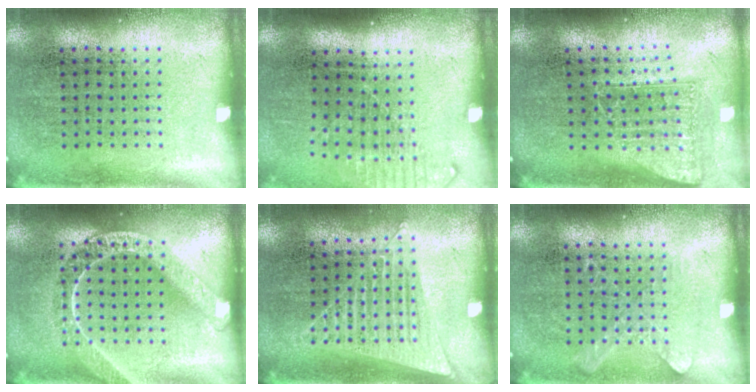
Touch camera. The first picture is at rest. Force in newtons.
{"total": 1.3, "press": 1.1, "slide": 0.8}
{"total": 1.8, "press": 1.3, "slide": 1.2}
{"total": 1.4, "press": 1.4, "slide": 0.2}
{"total": 1.2, "press": 1.2, "slide": 0.4}
{"total": 0.8, "press": 0.8, "slide": 0.2}